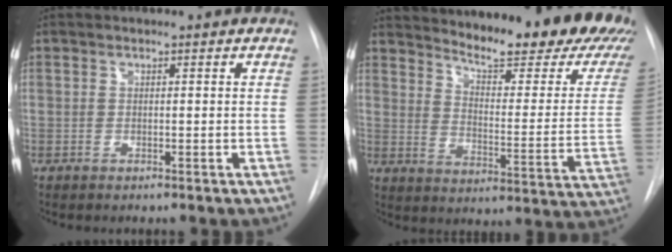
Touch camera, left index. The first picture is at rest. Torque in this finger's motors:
{"motor_torque": [0.57, -0.46, 0.32, 0.10]}